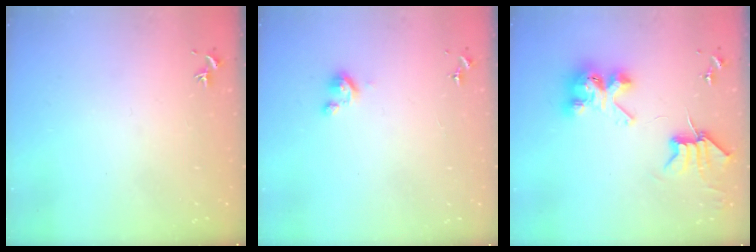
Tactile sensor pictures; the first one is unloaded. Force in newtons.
{"total": 2.8, "press": 2.8, "slide": 0.3}
{"total": 9.7, "press": 9.6, "slide": 0.7}